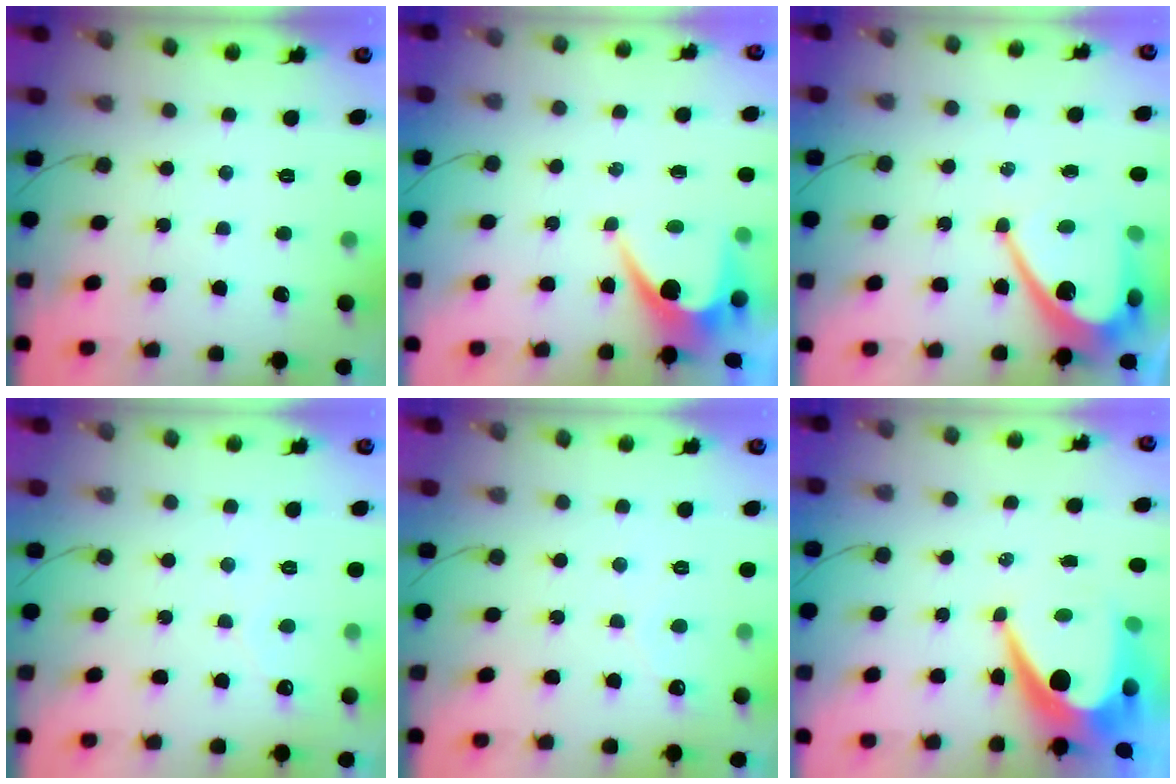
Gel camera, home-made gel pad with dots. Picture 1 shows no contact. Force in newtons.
{"total": 6.5, "press": 6.4, "slide": 0.6}
{"total": 11.0, "press": 11.0, "slide": 0.8}
{"total": 1.6, "press": 1.6, "slide": 0.1}
{"total": 1.6, "press": 1.6, "slide": 0.1}
{"total": 10.6, "press": 10.6, "slide": 0.8}